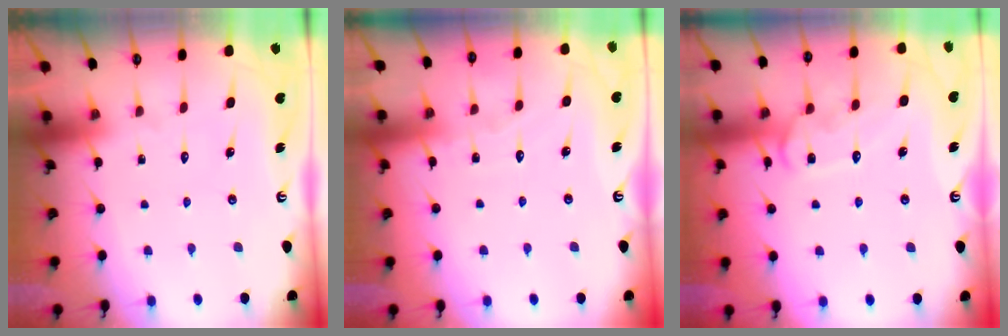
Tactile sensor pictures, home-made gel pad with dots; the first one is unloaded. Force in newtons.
{"total": 4.7, "press": 4.6, "slide": 0.5}
{"total": 12.3, "press": 12.3, "slide": 0.9}